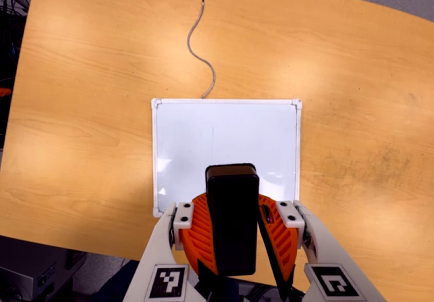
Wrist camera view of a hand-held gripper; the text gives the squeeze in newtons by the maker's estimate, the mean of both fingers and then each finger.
{"total": 9.4, "left": 10.1, "right": 8.7}